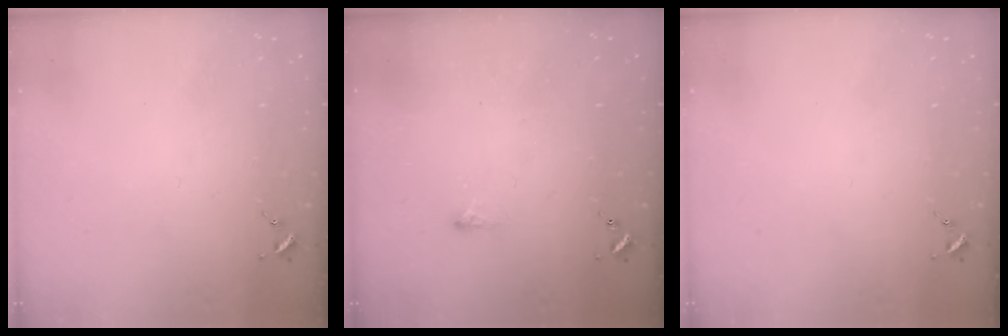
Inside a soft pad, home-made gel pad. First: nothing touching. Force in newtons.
{"total": 2.4, "press": 2.4, "slide": 0.5}
{"total": 0.0}